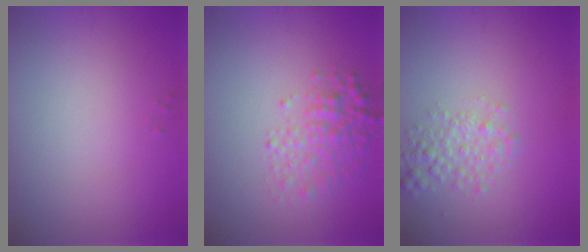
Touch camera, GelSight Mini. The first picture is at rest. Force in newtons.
{"total": 2.7, "press": 2.7, "slide": 0.1}
{"total": 2.2, "press": 2.2, "slide": 0.1}